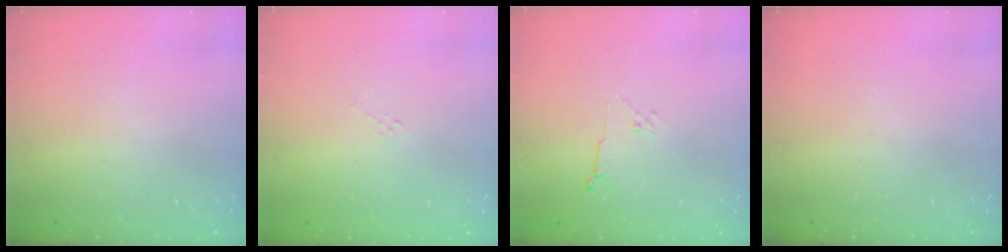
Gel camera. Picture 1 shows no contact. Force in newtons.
{"total": 2.1, "press": 2.0, "slide": 0.6}
{"total": 3.0, "press": 2.9, "slide": 0.8}
{"total": 0.0}